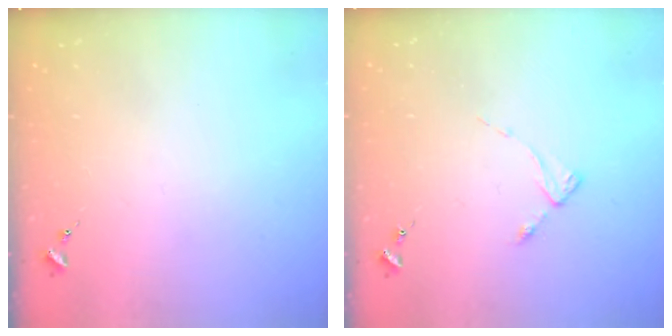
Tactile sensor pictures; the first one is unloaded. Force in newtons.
{"total": 2.7, "press": 2.7, "slide": 0.3}